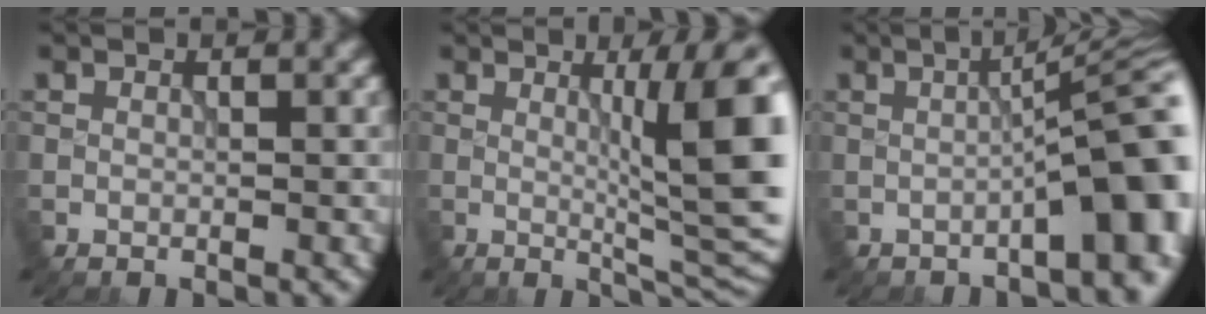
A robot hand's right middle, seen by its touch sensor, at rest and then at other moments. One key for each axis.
{"total": 9.8, "fx": 1.5, "fy": 2.1, "fz": 9.4, "tx": -0.116, "ty": -0.003, "tz": 0.029}
{"total": 10.3, "fx": -1.7, "fy": 2.8, "fz": 9.8, "tx": -0.098, "ty": 0.014, "tz": -0.026}